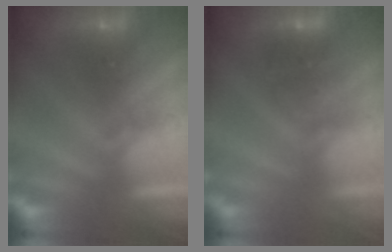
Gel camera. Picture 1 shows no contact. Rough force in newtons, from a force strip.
{"total": 2.2}